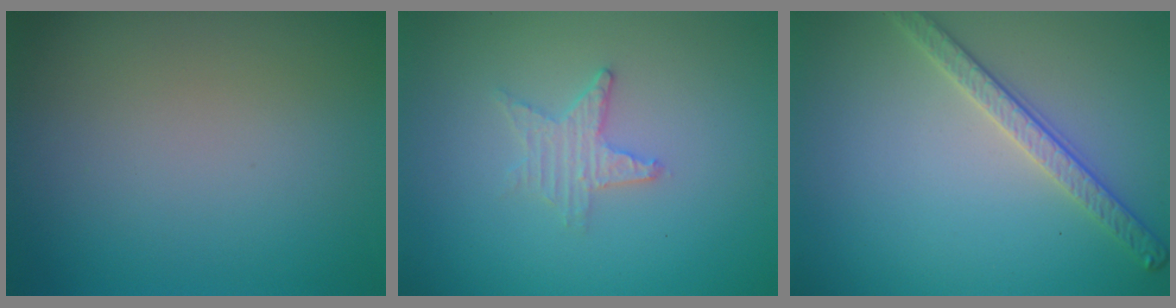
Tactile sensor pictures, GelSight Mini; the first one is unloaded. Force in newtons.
{"total": 2.1, "press": 2.0, "slide": 0.4}
{"total": 2.8, "press": 2.7, "slide": 0.7}